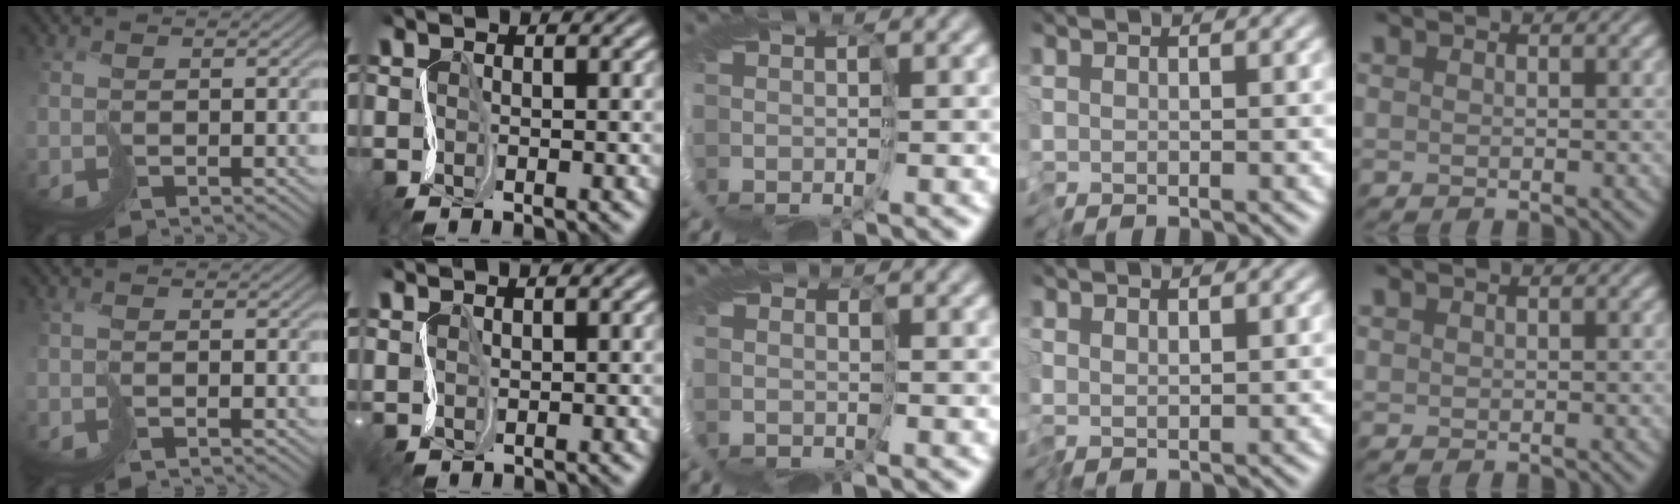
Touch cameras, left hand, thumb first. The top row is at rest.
{"thumb": {"total": 0.8, "force": [-0.8, -0.1, 0.0], "torque": [0.004, 0.004, -0.017]}, "index": {"total": 1.6, "force": [1.6, 0.0, -0.3], "torque": [0.008, 0.005, 0.035]}, "middle": {"total": 1.9, "force": [1.8, -0.1, -0.7], "torque": [0.010, -0.007, 0.038]}, "ring": {"total": 0.6, "force": [0.4, 0.1, 0.4], "torque": [-0.011, -0.001, 0.007]}}